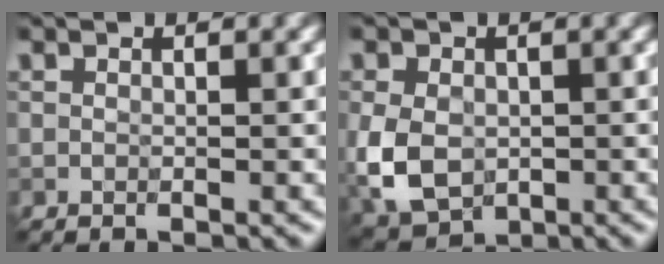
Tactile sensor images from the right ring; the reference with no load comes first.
{"total": 6.2, "force": [-1.0, 4.7, 4.0], "torque": [-0.099, -0.018, -0.016]}